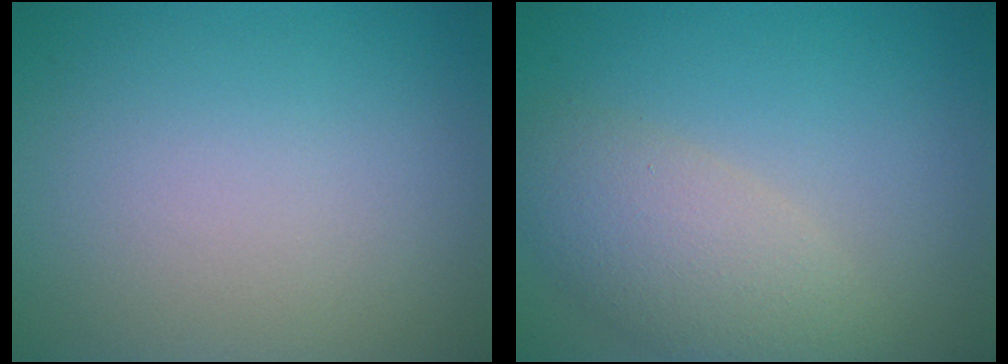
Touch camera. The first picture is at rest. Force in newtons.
{"total": 4.9, "press": 4.9, "slide": 0.3}